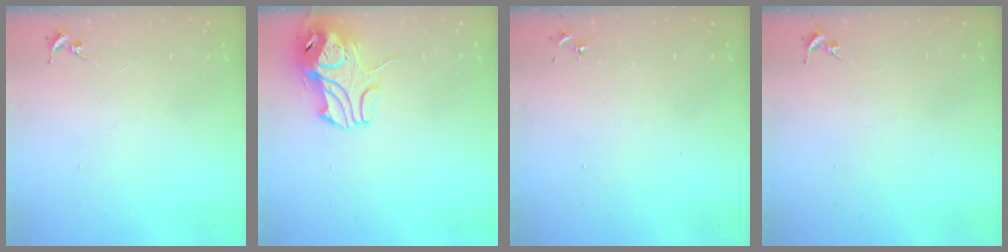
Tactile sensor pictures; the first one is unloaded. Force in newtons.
{"total": 10.5, "press": 10.4, "slide": 1.5}
{"total": 0.0}
{"total": 0.0}